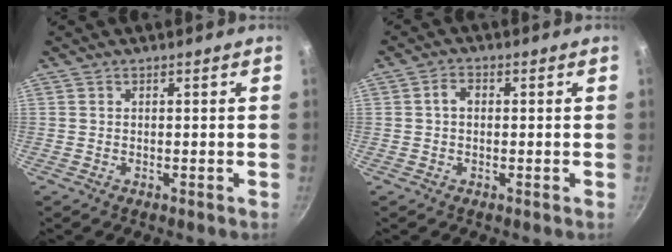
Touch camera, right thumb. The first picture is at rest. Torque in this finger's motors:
{"motor_torque": [-0.05, 0.21, 0.32, -0.15, -0.02]}